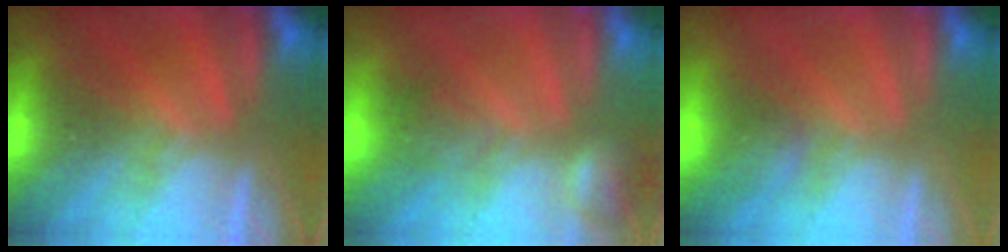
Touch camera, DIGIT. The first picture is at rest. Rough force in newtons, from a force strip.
{"total": 2.6}
{"total": 1.2}